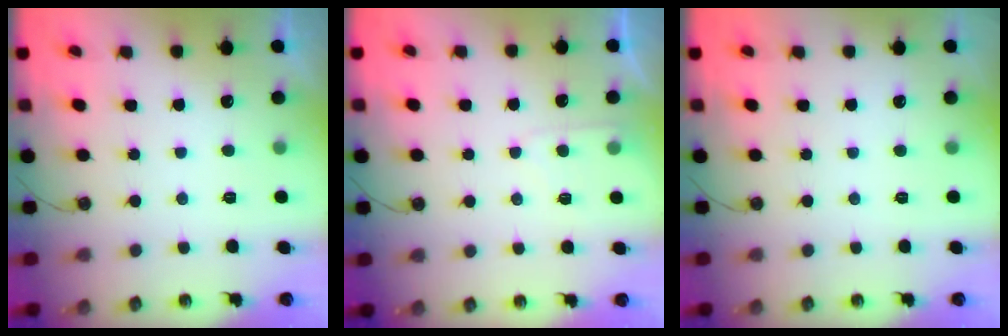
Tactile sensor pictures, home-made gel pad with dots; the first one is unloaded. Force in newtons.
{"total": 4.1, "press": 4.1, "slide": 0.5}
{"total": 0.0}